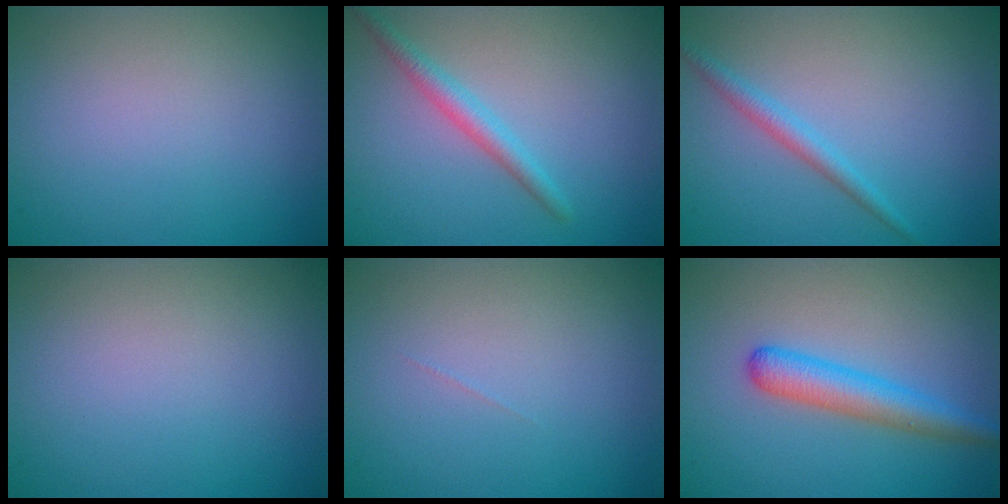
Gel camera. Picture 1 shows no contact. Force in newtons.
{"total": 2.2, "press": 2.2, "slide": 0.1}
{"total": 1.8, "press": 1.8, "slide": 0.1}
{"total": 0.0}
{"total": 0.0}
{"total": 3.5, "press": 3.5, "slide": 0.1}